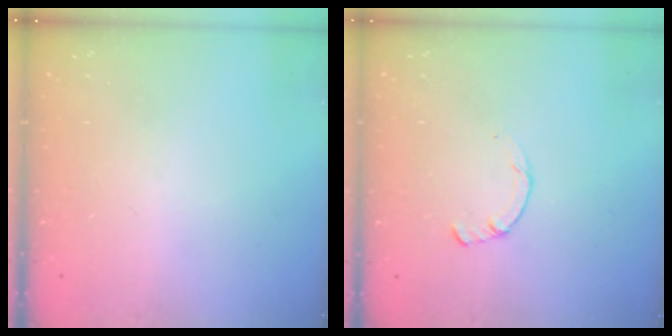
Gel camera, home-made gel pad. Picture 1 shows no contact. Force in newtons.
{"total": 2.2, "press": 2.2, "slide": 0.3}